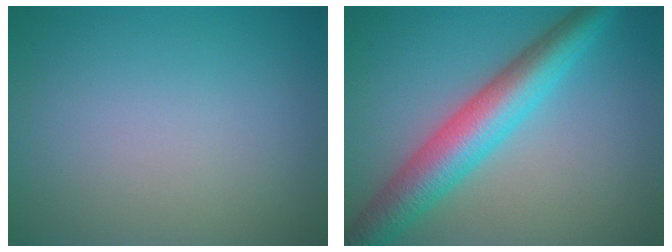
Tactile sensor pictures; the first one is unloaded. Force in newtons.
{"total": 7.2, "press": 7.2, "slide": 0.2}